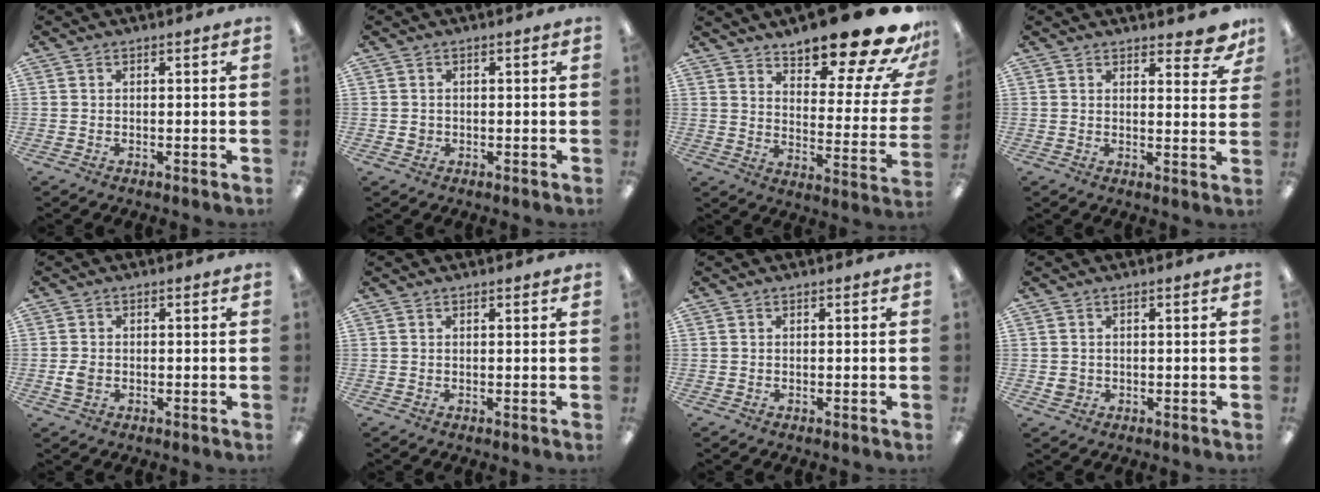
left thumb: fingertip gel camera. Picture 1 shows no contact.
{"total": 1.3, "force": [0.0, 1.2, 0.5], "torque": [-0.011, 0.005, -0.003]}
{"total": 20.6, "force": [15.3, 5.7, 12.5], "torque": [-0.167, -0.107, 0.246]}
{"total": 5.7, "force": [4.7, 1.8, 2.7], "torque": [-0.016, -0.035, 0.076]}
{"total": 2.4, "force": [-0.4, 1.8, 1.6], "torque": [-0.028, 0.003, -0.007]}
{"total": 0.7, "force": [0.5, 0.1, 0.5], "torque": [-0.010, 0.002, 0.009]}
{"total": 0.0}
{"total": 1.6, "force": [0.1, 1.5, 0.6], "torque": [-0.014, 0.004, -0.001]}